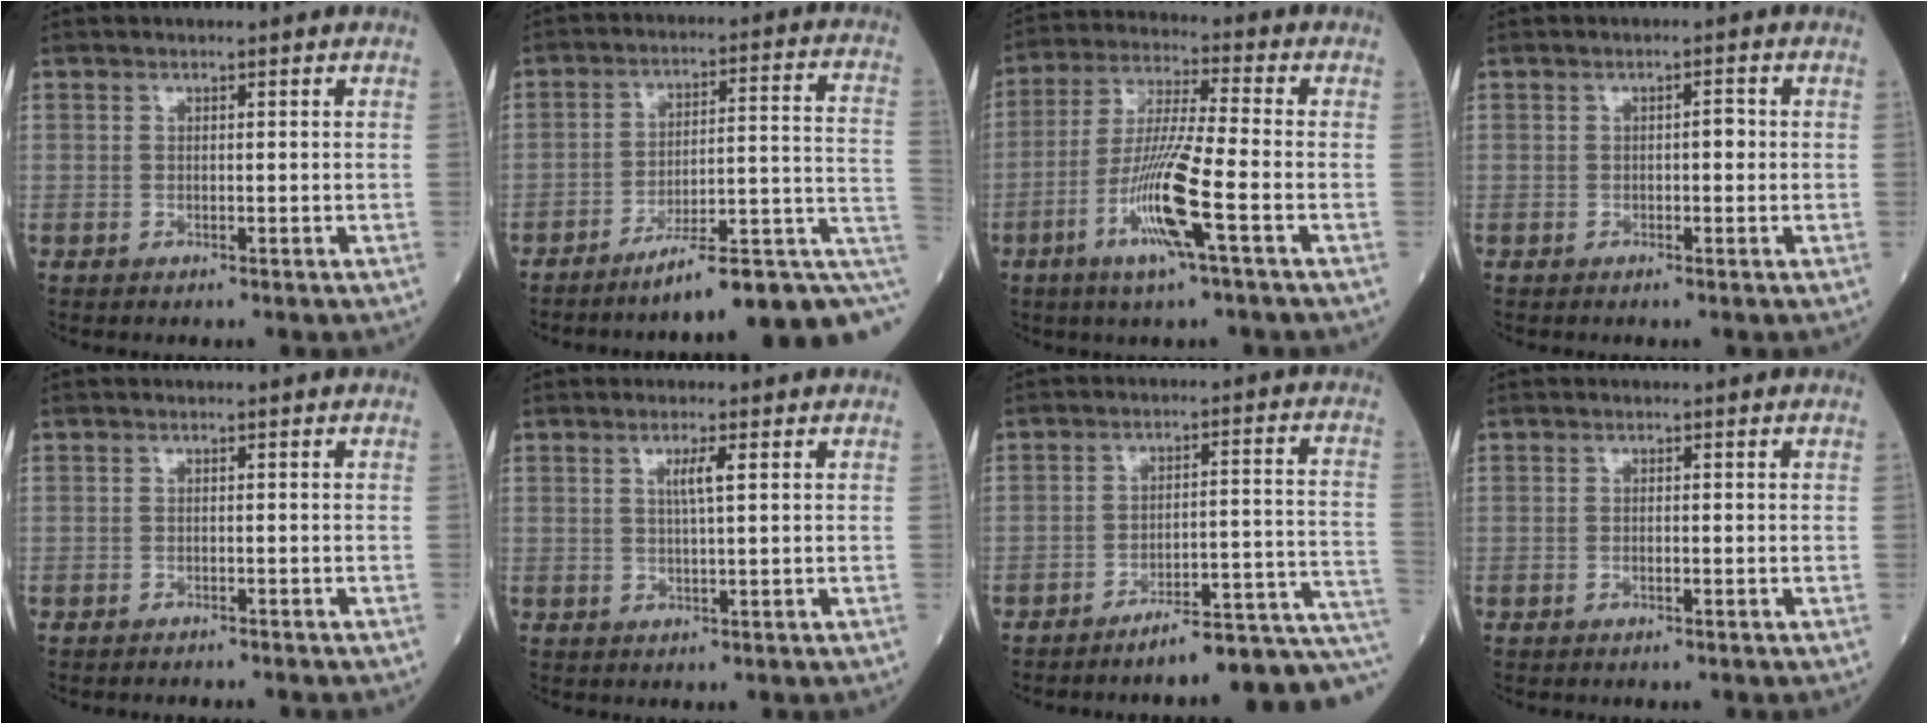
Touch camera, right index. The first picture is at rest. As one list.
[{"total": 15.5, "force": [-8.6, 2.3, 12.8], "torque": [-0.127, 0.042, -0.116]}, {"total": 11.6, "force": [-4.4, -0.2, 10.7], "torque": [-0.214, -0.011, -0.089]}, {"total": 1.4, "force": [-0.1, 0.5, 1.3], "torque": [-0.015, 0.004, -0.003]}, {"total": 2.6, "force": [-2.5, 0.3, 0.6], "torque": [-0.012, -0.004, -0.032]}, {"total": 2.6, "force": [0.9, -0.1, 2.4], "torque": [-0.047, -0.001, 0.015]}, {"total": 12.7, "force": [-10.7, 0.0, 6.9], "torque": [-0.051, 0.045, -0.147]}, {"total": 0.6, "force": [-0.3, 0.2, 0.5], "torque": [-0.011, 0.000, -0.003]}]